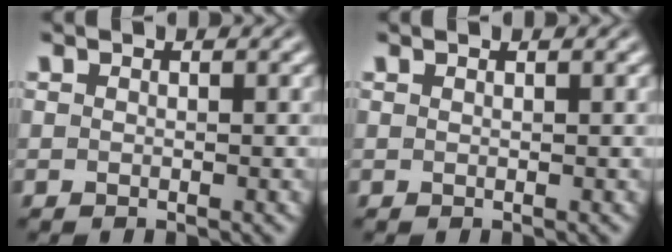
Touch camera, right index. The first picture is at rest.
{"total": 0.7, "force": [0.4, -0.5, 0.0], "torque": [0.003, -0.001, 0.009]}